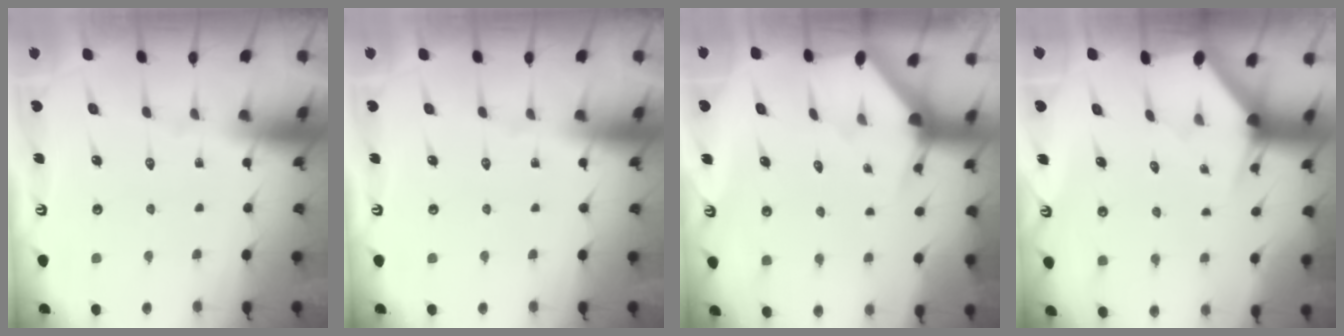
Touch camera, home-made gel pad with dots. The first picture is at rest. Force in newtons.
{"total": 0.0}
{"total": 2.5, "press": 2.5, "slide": 0.1}
{"total": 3.1, "press": 3.1, "slide": 0.0}